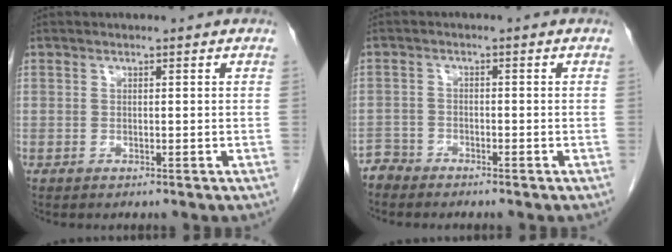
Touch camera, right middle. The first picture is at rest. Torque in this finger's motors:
{"motor_torque": [-0.06, -0.06, -0.09, -0.02]}